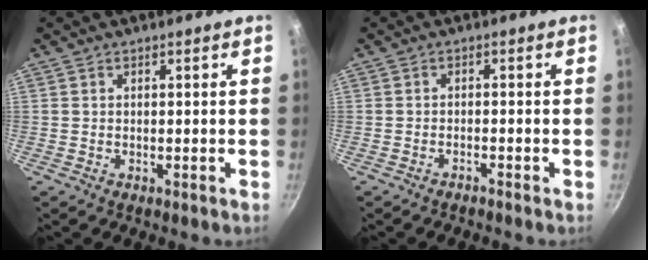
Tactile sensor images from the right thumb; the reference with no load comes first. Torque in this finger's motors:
{"motor_torque": [0.14, -0.06, -0.18, 0.17, -0.02]}